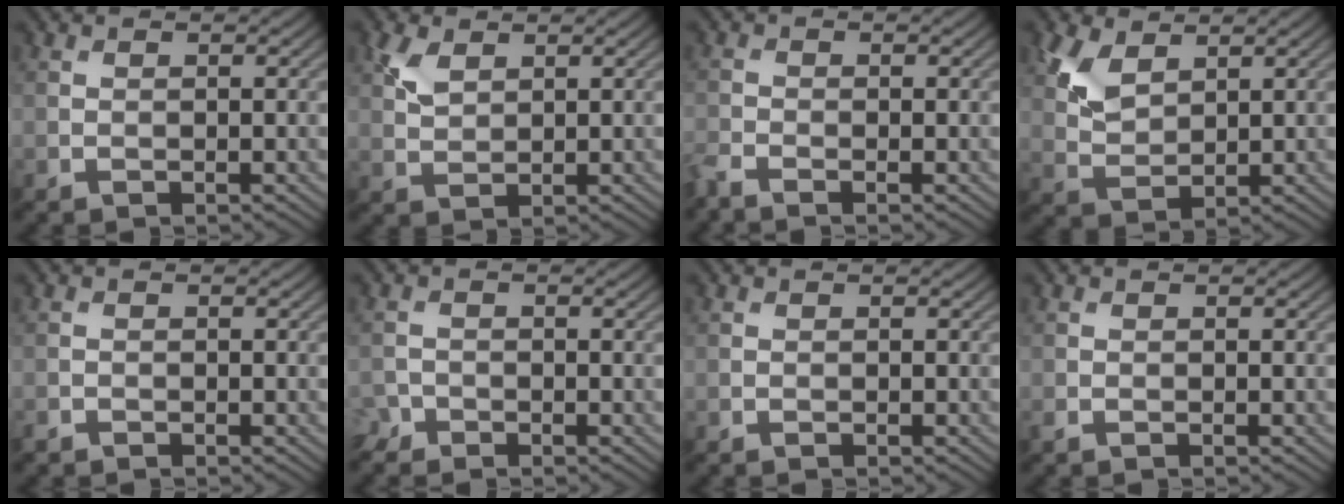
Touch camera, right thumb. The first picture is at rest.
{"total": 3.4, "force": [1.9, 1.9, 2.1], "torque": [-0.057, 0.002, 0.040]}
{"total": 2.0, "force": [-1.7, 0.3, 0.9], "torque": [-0.027, -0.011, -0.047]}
{"total": 5.4, "force": [2.9, 3.1, 3.4], "torque": [-0.086, -0.001, 0.063]}
{"total": 0.7, "force": [-0.6, 0.3, 0.1], "torque": [-0.003, -0.004, -0.014]}
{"total": 1.6, "force": [-1.4, 0.8, 0.2], "torque": [-0.006, -0.003, -0.035]}
{"total": 0.0}
{"total": 0.8, "force": [-0.6, 0.4, 0.4], "torque": [-0.012, -0.004, -0.013]}